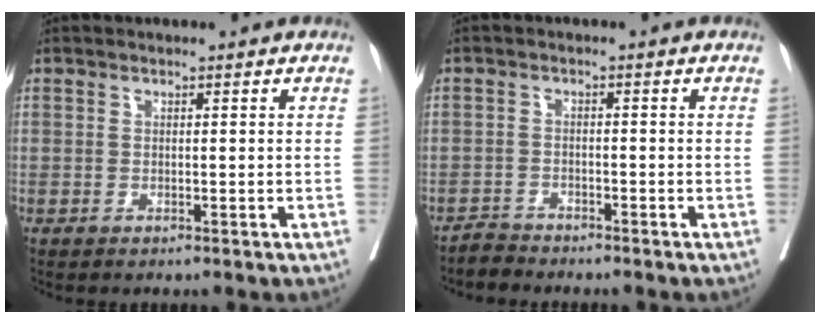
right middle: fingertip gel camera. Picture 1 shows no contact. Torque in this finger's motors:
{"motor_torque": [0.21, -0.21, 0.04, 0.01]}